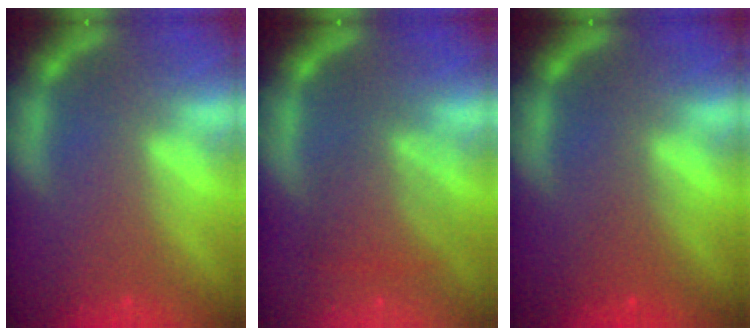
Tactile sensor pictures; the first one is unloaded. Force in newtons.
{"total": 4.6}
{"total": 1.4}